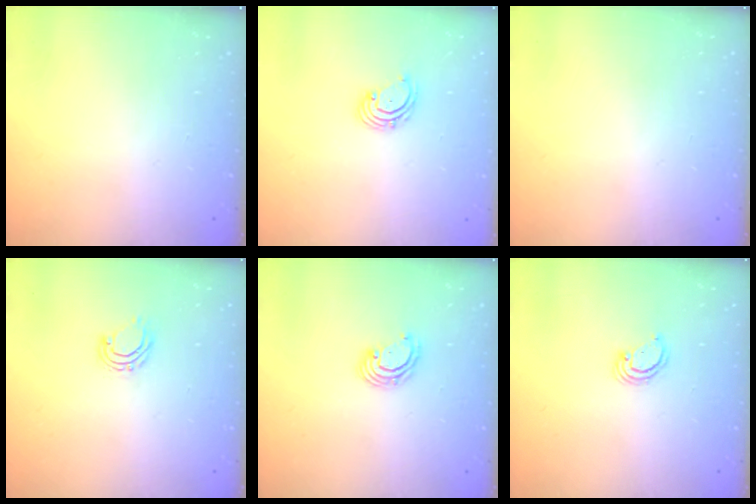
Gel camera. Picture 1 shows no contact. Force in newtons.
{"total": 2.6, "press": 2.5, "slide": 0.6}
{"total": 0.0}
{"total": 4.9, "press": 4.8, "slide": 0.7}
{"total": 3.1, "press": 3.1, "slide": 0.1}
{"total": 2.3, "press": 2.3, "slide": 0.1}